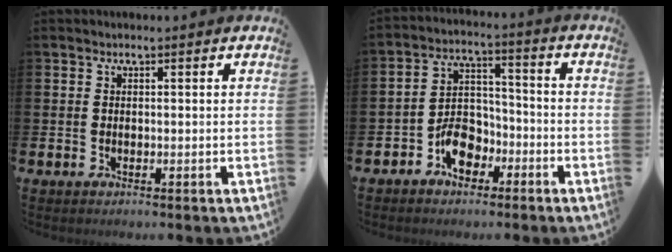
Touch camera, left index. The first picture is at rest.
{"total": 6.4, "force": [-3.6, 4.1, 3.4], "torque": [-0.073, 0.021, -0.068]}